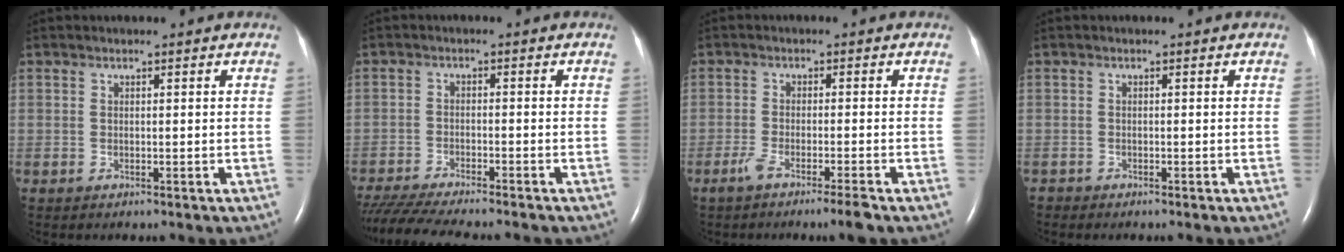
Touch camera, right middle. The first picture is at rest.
{"total": 12.4, "force": [-10.9, 0.7, 5.8], "torque": [-0.089, -0.023, -0.170]}
{"total": 4.3, "force": [-3.0, -0.3, 3.1], "torque": [-0.058, -0.010, -0.057]}
{"total": 0.5, "force": [-0.5, 0.1, -0.1], "torque": [-0.001, -0.001, -0.011]}